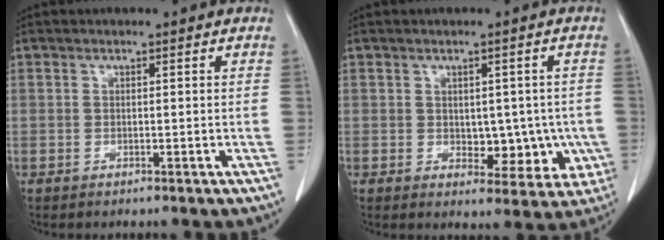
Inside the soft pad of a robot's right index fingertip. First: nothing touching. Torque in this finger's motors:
{"motor_torque": [0.03, 0.18, 0.03, 0.00]}